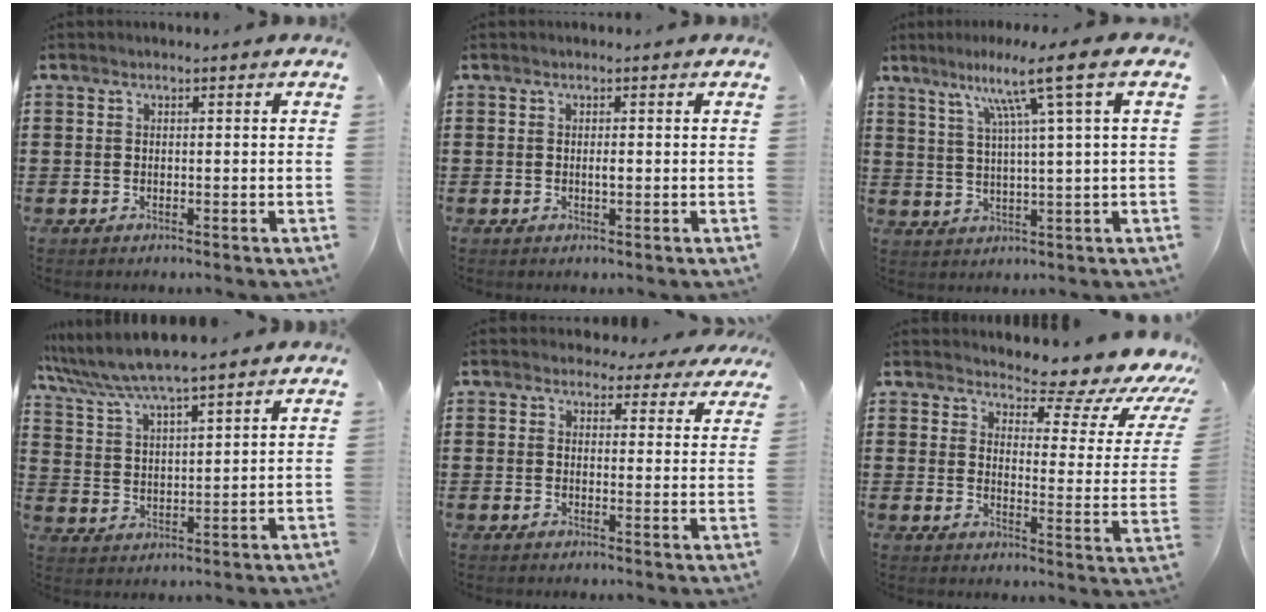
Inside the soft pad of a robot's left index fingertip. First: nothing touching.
{"total": 1.0, "force": [0.0, 0.3, 0.9], "torque": [-0.019, -0.001, 0.000]}
{"total": 9.1, "force": [4.6, -0.9, 7.8], "torque": [-0.153, -0.007, 0.069]}
{"total": 6.0, "force": [5.3, 0.2, 2.8], "torque": [-0.075, -0.025, 0.091]}
{"total": 3.4, "force": [3.0, 1.3, 0.7], "torque": [-0.018, -0.005, 0.054]}
{"total": 7.2, "force": [6.1, 1.9, 3.3], "torque": [-0.055, -0.053, 0.098]}